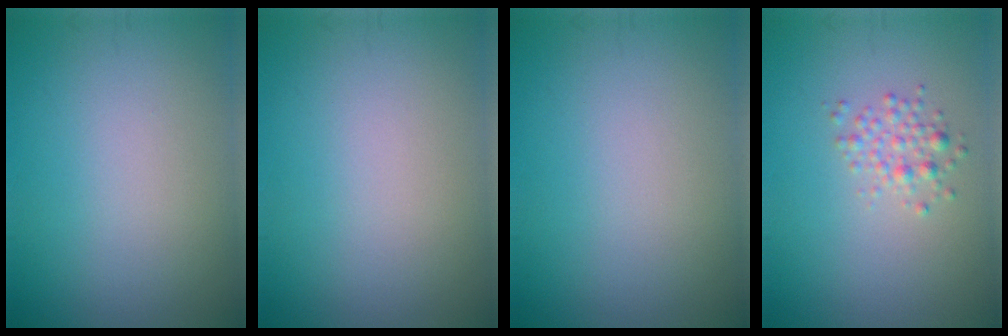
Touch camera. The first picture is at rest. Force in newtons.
{"total": 0.0}
{"total": 0.0}
{"total": 1.7, "press": 1.7, "slide": 0.1}